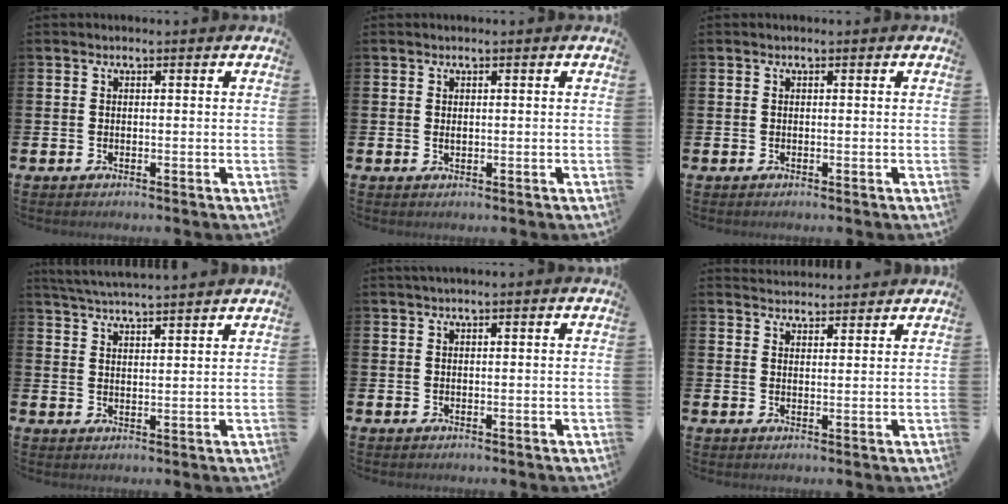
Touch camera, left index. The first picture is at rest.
{"total": 0.6, "force": [0.2, 0.3, 0.4], "torque": [-0.007, 0.002, 0.003]}
{"total": 0.0}
{"total": 4.4, "force": [4.3, -0.5, 0.3], "torque": [-0.023, -0.021, 0.078]}
{"total": 0.6, "force": [0.4, -0.1, 0.4], "torque": [-0.012, 0.004, 0.008]}
{"total": 3.1, "force": [3.0, 0.4, -0.2], "torque": [0.000, -0.017, 0.056]}